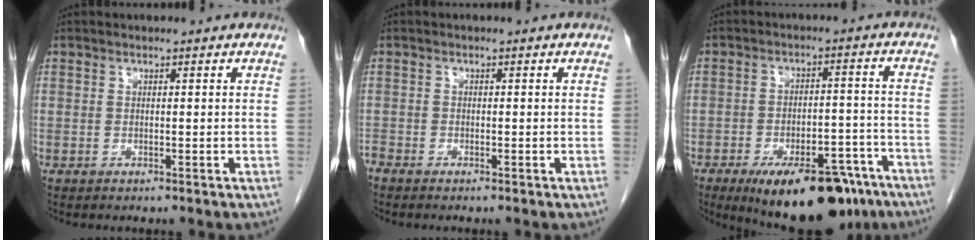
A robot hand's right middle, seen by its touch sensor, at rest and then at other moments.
{"total": 1.2, "force": [-1.1, 0.3, 0.3], "torque": [-0.009, -0.003, -0.021]}
{"total": 17.2, "force": [-12.2, 6.2, 10.4], "torque": [-0.112, 0.011, -0.176]}